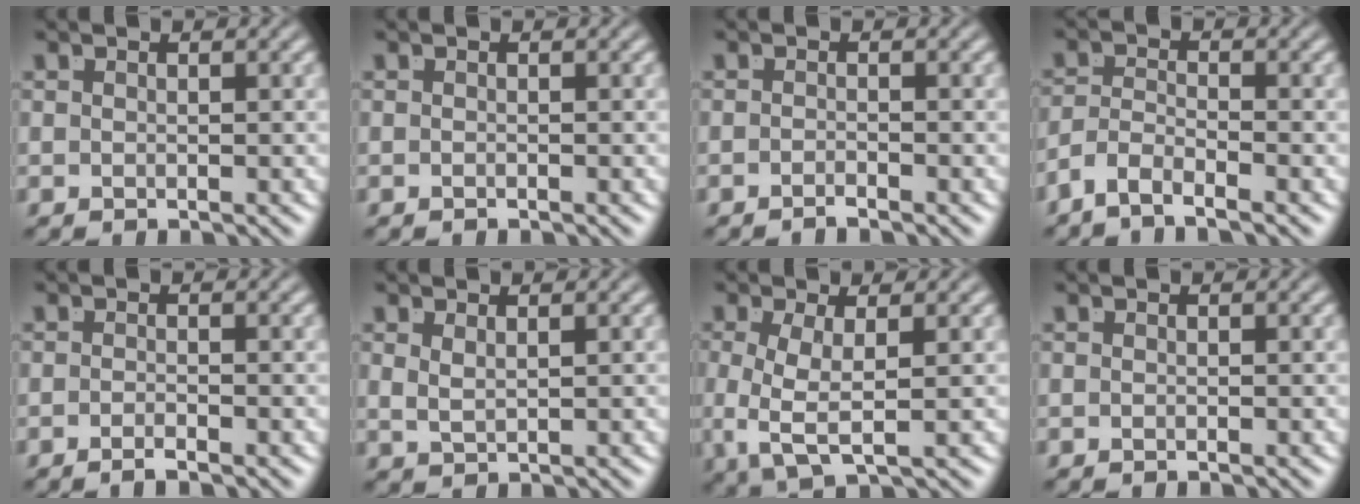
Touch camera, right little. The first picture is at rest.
{"total": 0.6, "force": [-0.3, -0.5, 0.0], "torque": [0.002, -0.002, -0.005]}
{"total": 1.3, "force": [-1.1, -0.8, 0.1], "torque": [0.000, -0.003, -0.020]}
{"total": 3.7, "force": [-2.8, 1.8, 1.7], "torque": [-0.042, -0.019, -0.046]}
{"total": 1.3, "force": [-1.1, -0.5, 0.5], "torque": [-0.007, -0.002, -0.021]}
{"total": 1.1, "force": [0.8, -0.1, 0.7], "torque": [-0.019, -0.011, 0.028]}
{"total": 4.5, "force": [-0.6, 2.0, 4.0], "torque": [-0.101, -0.031, 0.008]}
{"total": 0.0}